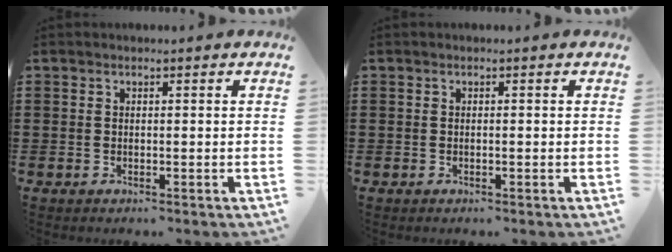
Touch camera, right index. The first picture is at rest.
{"total": 0.0}